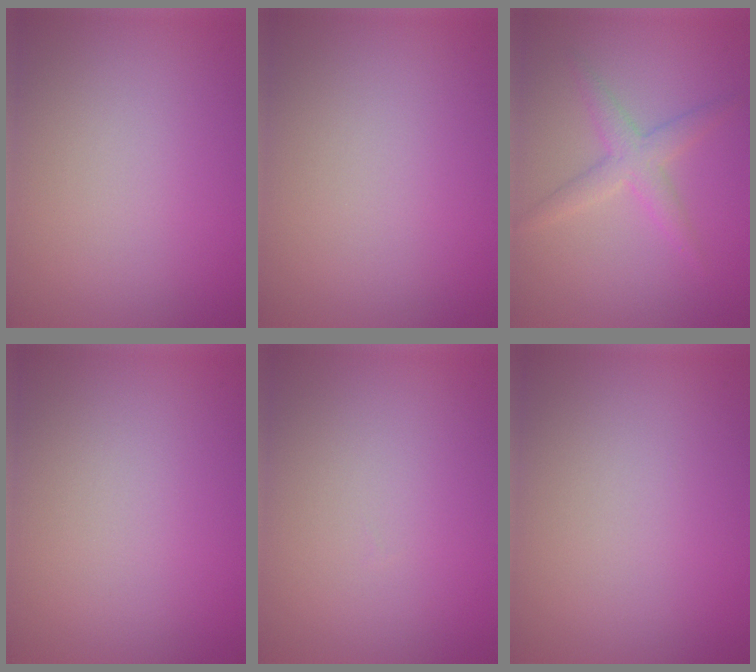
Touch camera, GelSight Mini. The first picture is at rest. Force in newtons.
{"total": 0.0}
{"total": 2.6, "press": 2.6, "slide": 0.1}
{"total": 0.0}
{"total": 0.0}
{"total": 0.0}